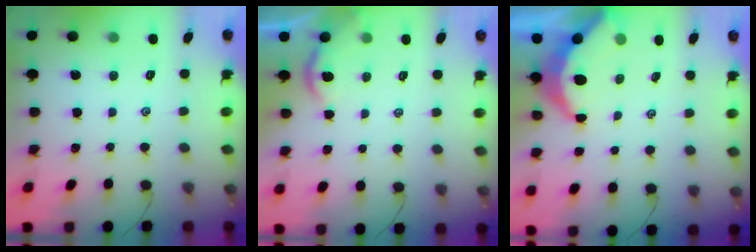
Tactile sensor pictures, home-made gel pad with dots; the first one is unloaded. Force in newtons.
{"total": 1.8, "press": 1.7, "slide": 0.5}
{"total": 5.5, "press": 5.5, "slide": 0.0}